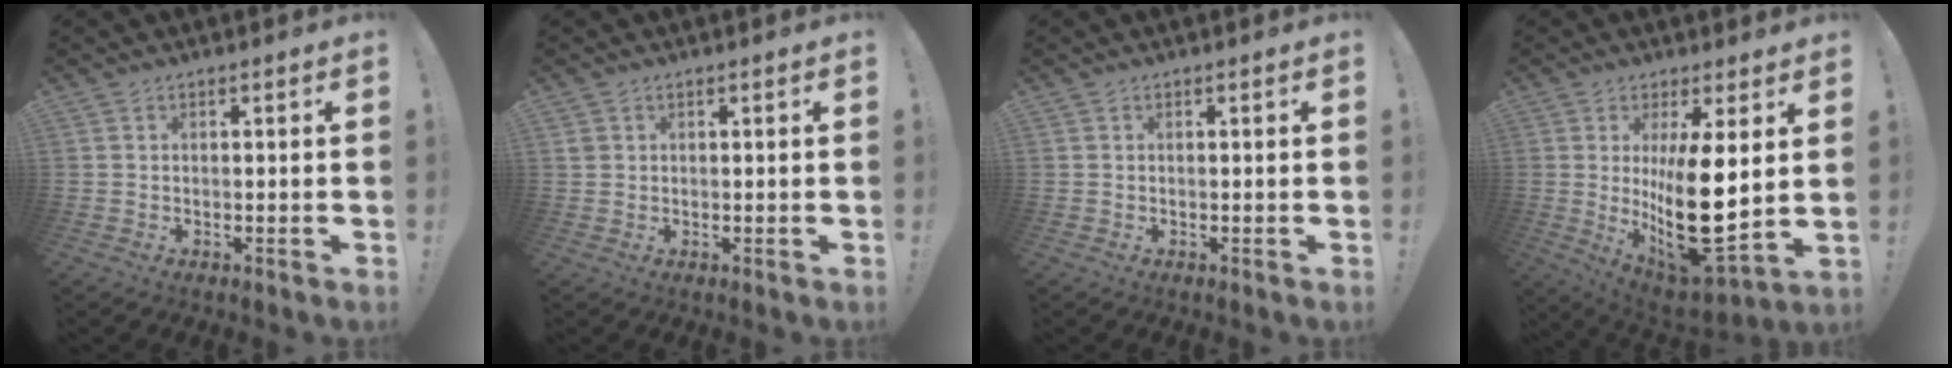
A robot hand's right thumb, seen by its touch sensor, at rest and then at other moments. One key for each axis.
{"total": 1.6, "fx": 0.8, "fy": 1.3, "fz": 0.5, "tx": -0.008, "ty": 0.002, "tz": 0.017}
{"total": 0.0}
{"total": 19.5, "fx": 2.5, "fy": 7.5, "fz": 17.8, "tx": -0.289, "ty": -0.049, "tz": 0.051}